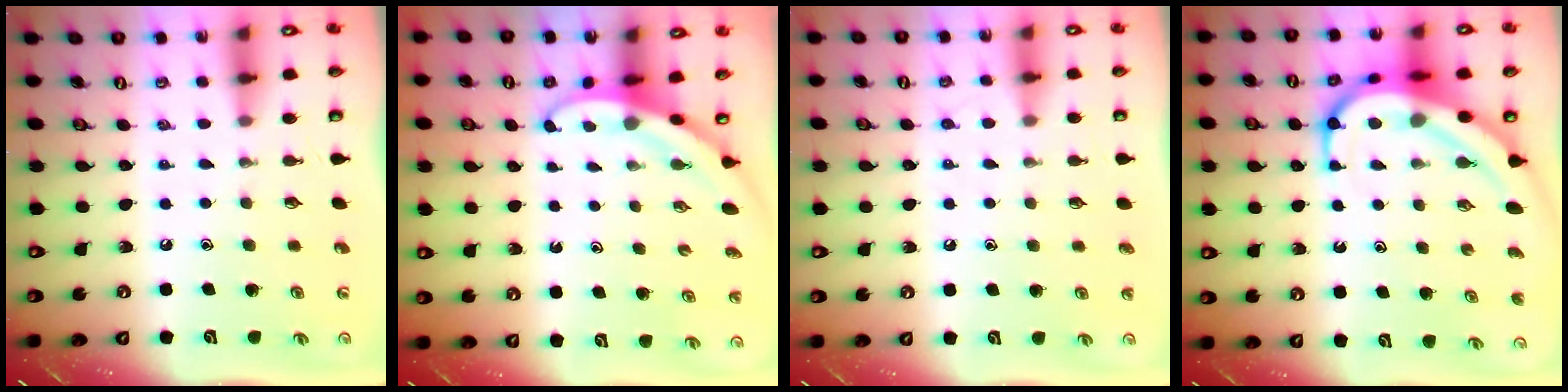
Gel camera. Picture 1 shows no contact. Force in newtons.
{"total": 3.3, "press": 3.3, "slide": 0.1}
{"total": 4.1, "press": 4.1, "slide": 0.4}
{"total": 11.8, "press": 11.7, "slide": 1.1}